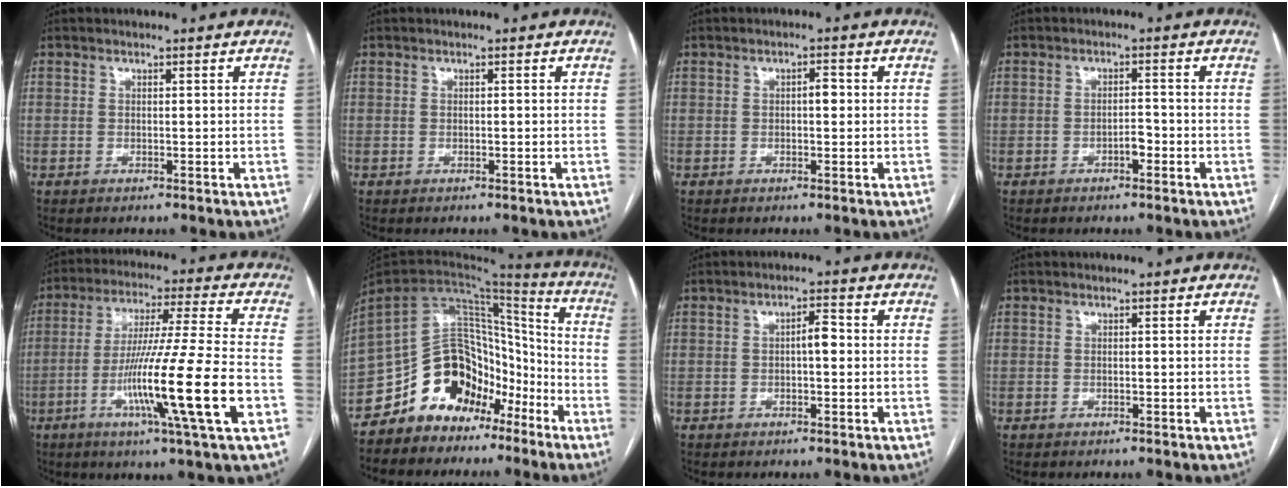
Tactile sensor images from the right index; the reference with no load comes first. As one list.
[{"total": 0.0}, {"total": 1.8, "force": [0.1, 0.7, 1.6], "torque": [-0.024, 0.004, 0.001]}, {"total": 1.9, "force": [-1.0, 0.6, 1.4], "torque": [-0.020, 0.003, -0.016]}, {"total": 17.7, "force": [-5.5, -1.3, 16.8], "torque": [-0.307, -0.019, -0.102]}, {"total": 15.1, "force": [-9.8, 9.8, 6.1], "torque": [-0.111, 0.070, -0.171]}, {"total": 2.7, "force": [0.0, 0.8, 2.6], "torque": [-0.038, 0.008, -0.002]}, {"total": 0.0}]